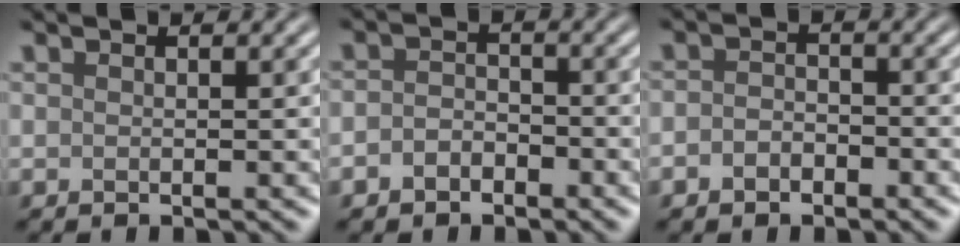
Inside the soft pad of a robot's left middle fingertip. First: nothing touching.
{"total": 2.2, "force": [-1.3, 1.5, 1.0], "torque": [-0.017, 0.004, -0.030]}
{"total": 2.0, "force": [-1.1, 1.3, 1.0], "torque": [-0.020, 0.002, -0.025]}